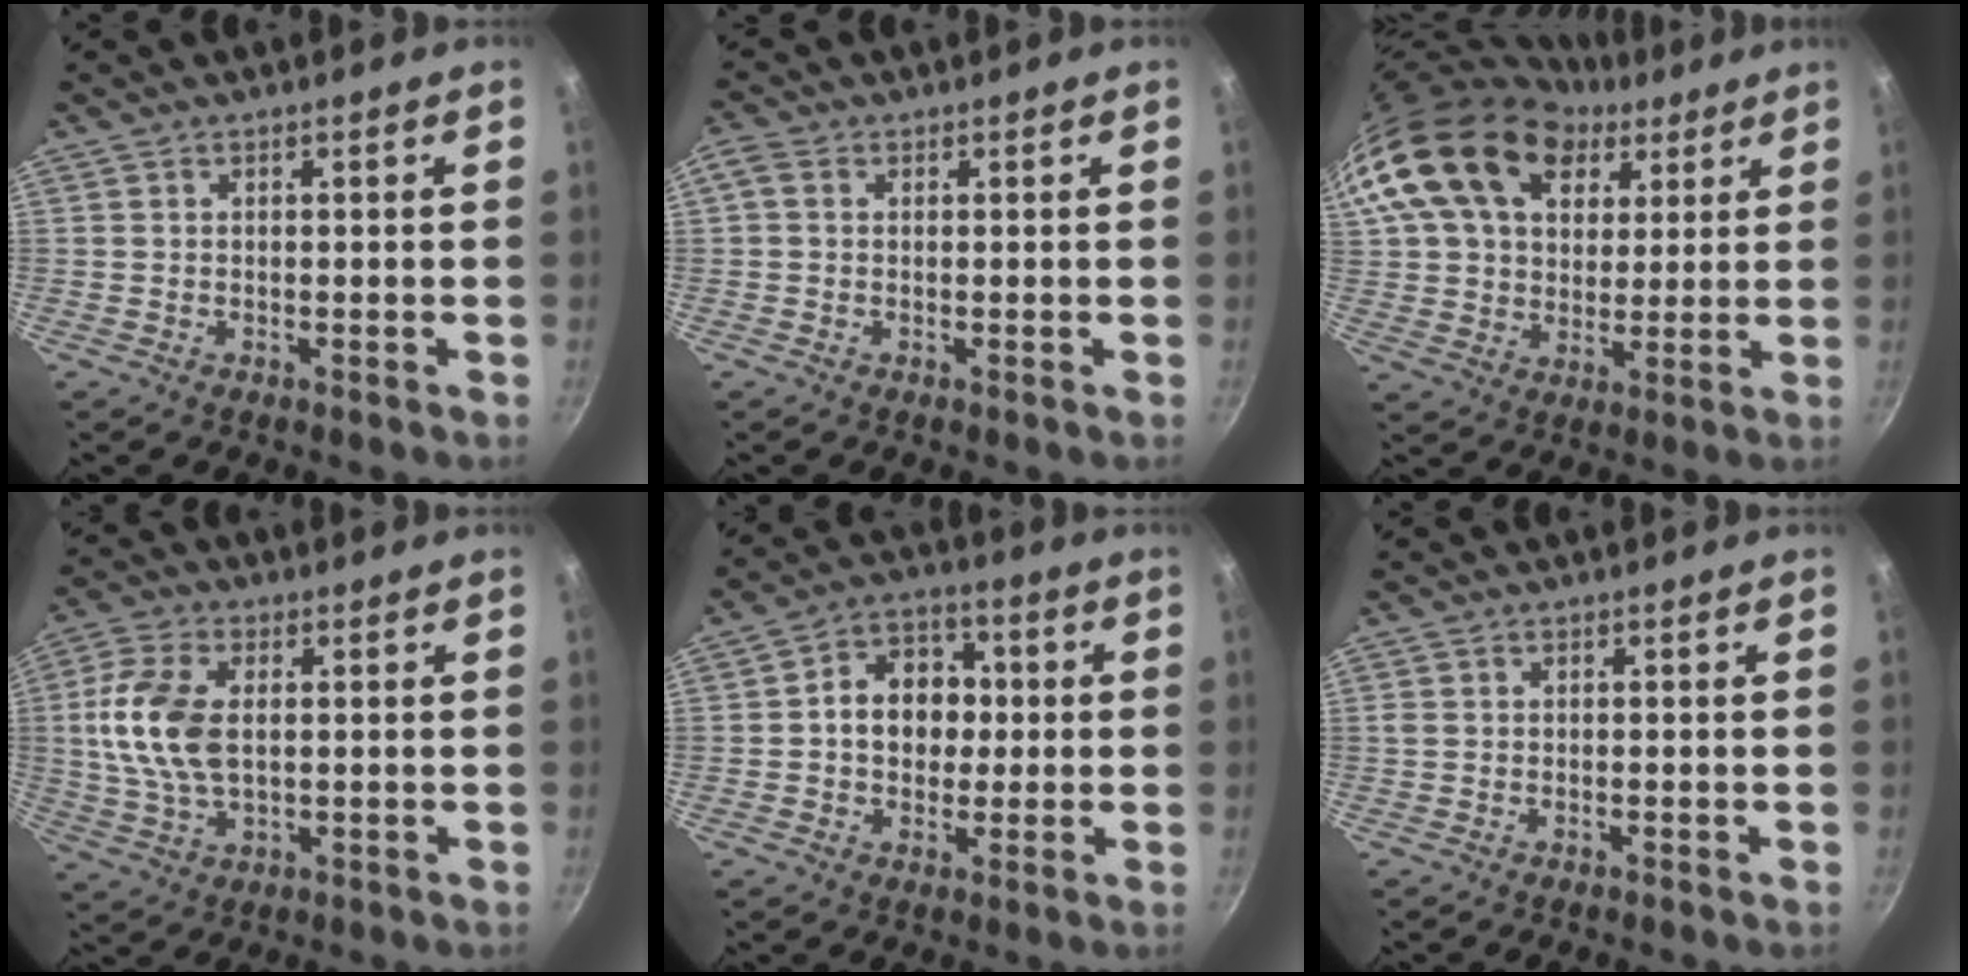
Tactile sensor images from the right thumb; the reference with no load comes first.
{"total": 2.2, "force": [0.5, 1.7, 1.3], "torque": [-0.033, 0.010, 0.004]}
{"total": 24.3, "force": [10.4, 16.9, 14.1], "torque": [-0.254, 0.008, 0.180]}
{"total": 12.2, "force": [1.2, 7.0, 9.8], "torque": [-0.195, 0.006, 0.020]}
{"total": 10.4, "force": [0.5, 8.3, 6.3], "torque": [-0.057, 0.018, -0.005]}
{"total": 0.8, "force": [-0.3, 0.3, 0.7], "torque": [-0.015, 0.002, -0.007]}